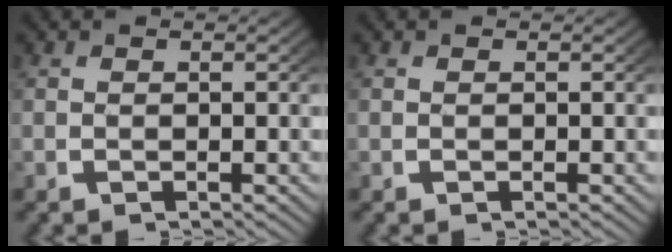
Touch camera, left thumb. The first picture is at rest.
{"total": 0.0}